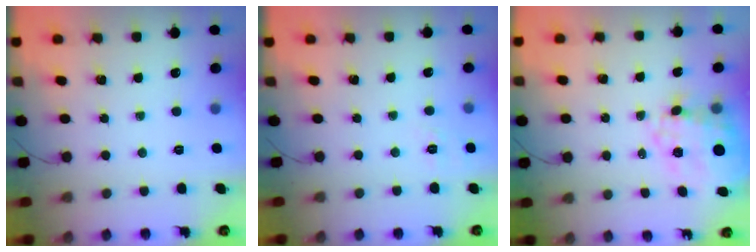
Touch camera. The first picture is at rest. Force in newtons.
{"total": 4.3, "press": 4.1, "slide": 1.5}
{"total": 15.7, "press": 15.3, "slide": 3.9}